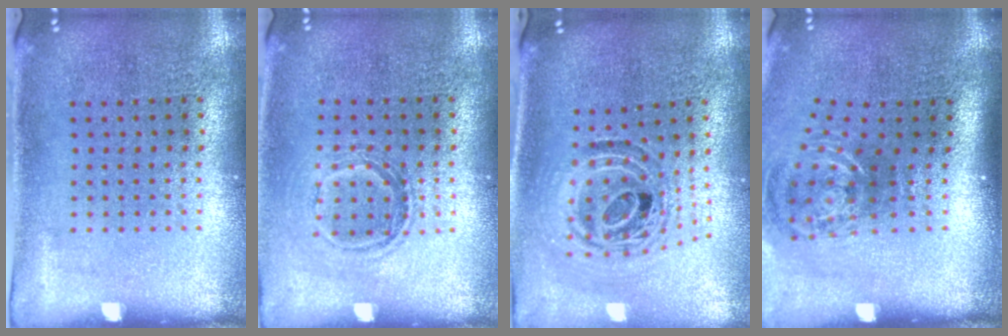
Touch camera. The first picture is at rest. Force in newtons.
{"total": 1.1, "press": 1.0, "slide": 0.5}
{"total": 1.2, "press": 1.1, "slide": 0.5}
{"total": 1.8, "press": 1.3, "slide": 1.3}